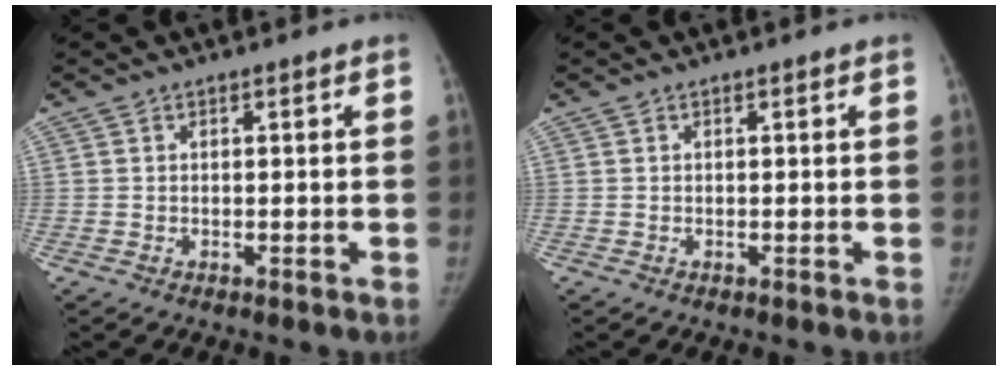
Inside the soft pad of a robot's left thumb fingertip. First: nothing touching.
{"total": 0.0}